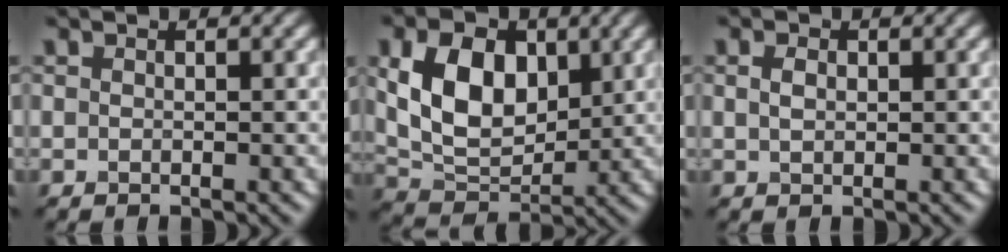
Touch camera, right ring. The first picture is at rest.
{"total": 8.0, "force": [2.0, 5.3, 5.7], "torque": [-0.109, -0.002, 0.039]}
{"total": 1.2, "force": [0.3, 0.8, 0.9], "torque": [-0.020, 0.002, 0.007]}